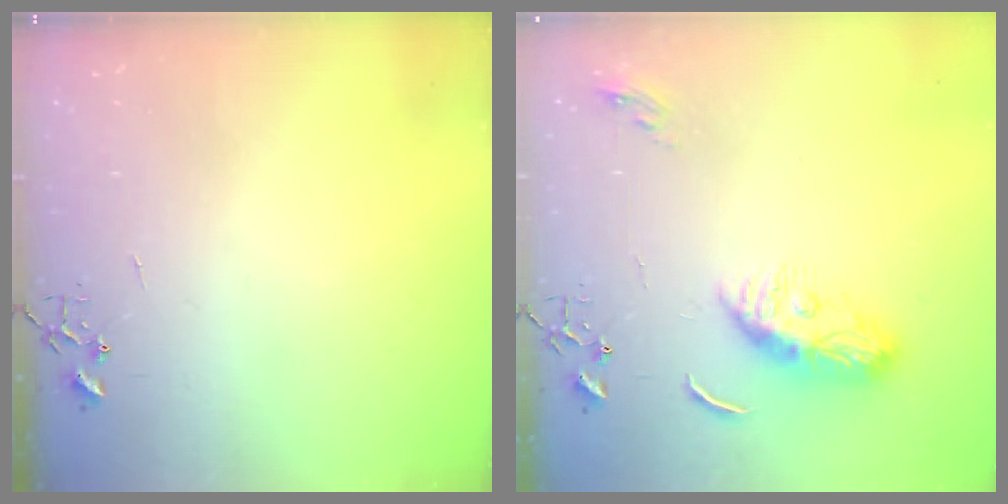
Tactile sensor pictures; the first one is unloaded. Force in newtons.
{"total": 10.5, "press": 10.5, "slide": 0.3}